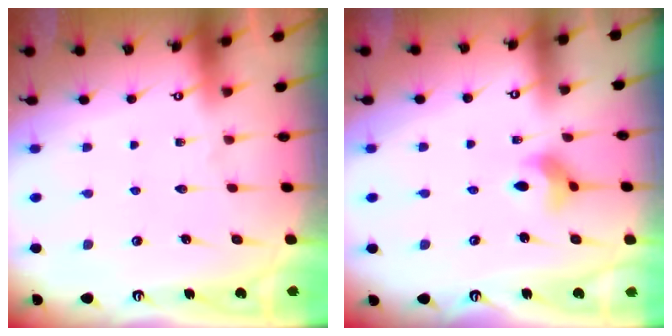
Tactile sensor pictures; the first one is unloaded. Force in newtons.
{"total": 5.4, "press": 5.3, "slide": 0.6}